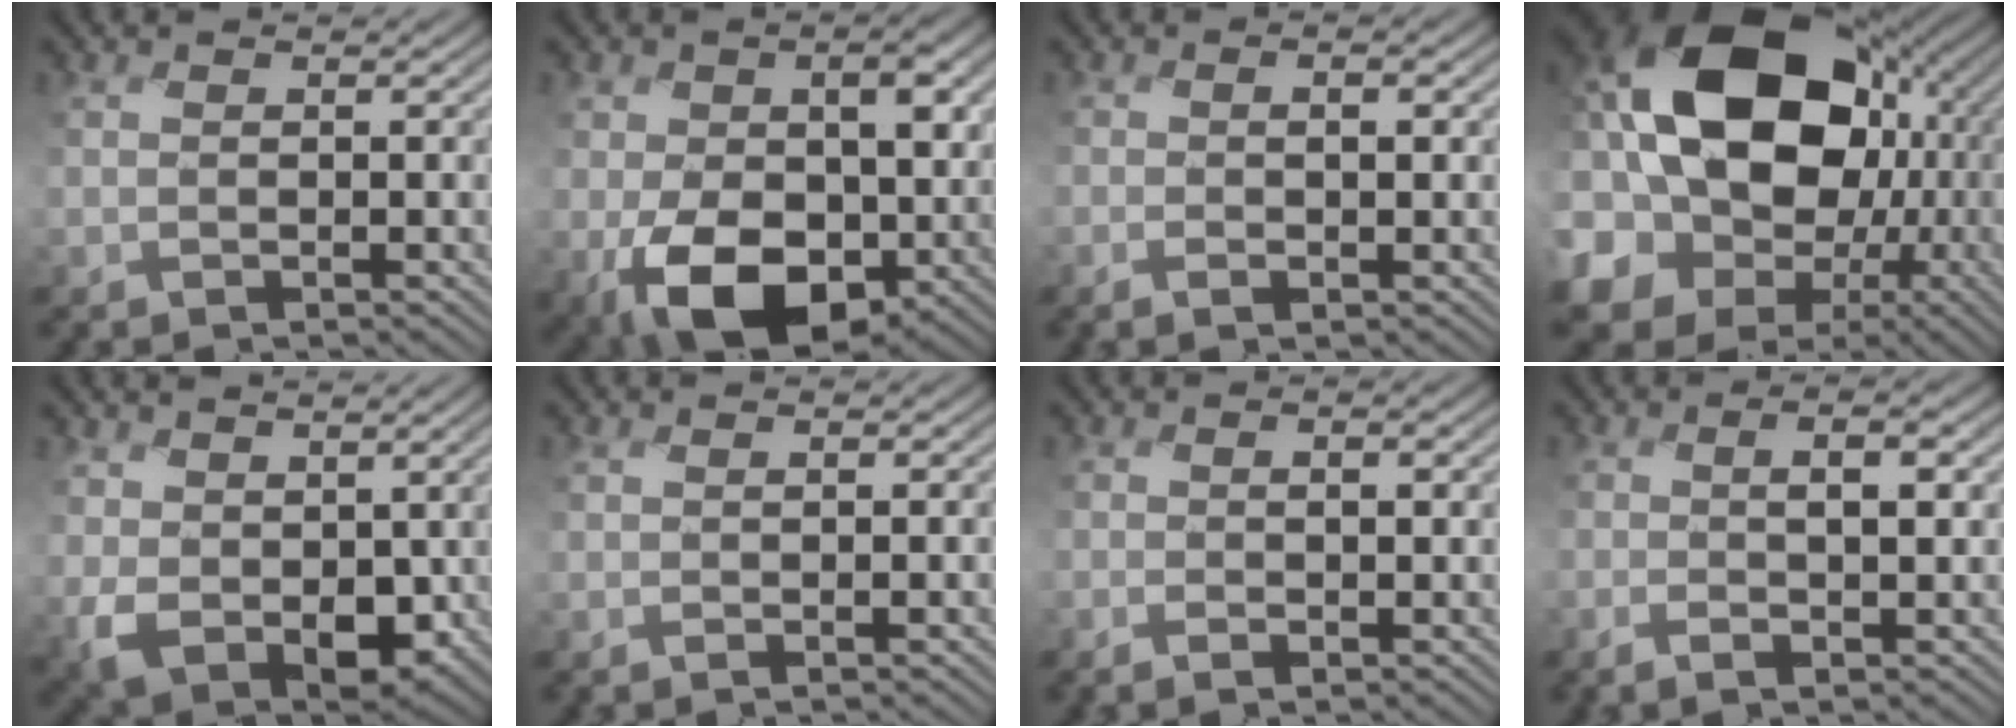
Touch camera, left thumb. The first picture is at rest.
{"total": 14.3, "force": [-2.6, 9.3, 10.6], "torque": [-0.174, -0.034, -0.042]}
{"total": 1.8, "force": [-0.4, 0.5, 1.7], "torque": [-0.020, -0.003, -0.013]}
{"total": 22.0, "force": [3.0, 16.9, 13.7], "torque": [-0.316, -0.012, 0.059]}
{"total": 8.1, "force": [0.3, 5.7, 5.7], "torque": [-0.136, -0.033, 0.015]}
{"total": 1.3, "force": [0.1, 0.1, 1.3], "torque": [-0.011, 0.004, -0.010]}
{"total": 1.5, "force": [-0.3, 0.4, 1.4], "torque": [-0.013, -0.003, -0.011]}
{"total": 3.0, "force": [-0.4, 0.5, 3.0], "torque": [-0.051, 0.004, -0.016]}